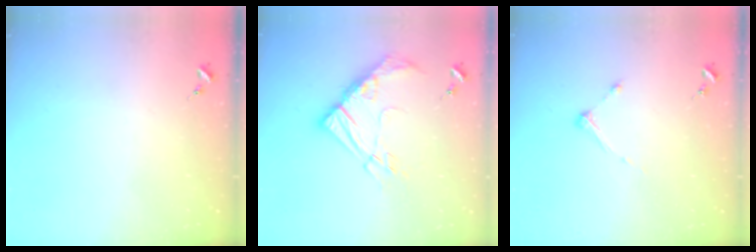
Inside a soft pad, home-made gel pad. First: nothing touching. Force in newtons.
{"total": 15.4, "press": 15.3, "slide": 1.6}
{"total": 4.9, "press": 4.9, "slide": 0.7}